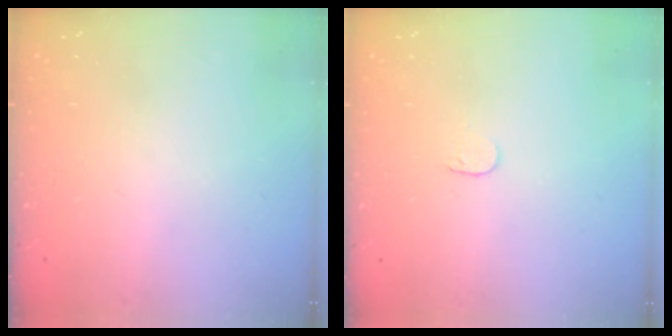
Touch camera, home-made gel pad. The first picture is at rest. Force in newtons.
{"total": 3.6, "press": 3.6, "slide": 0.3}